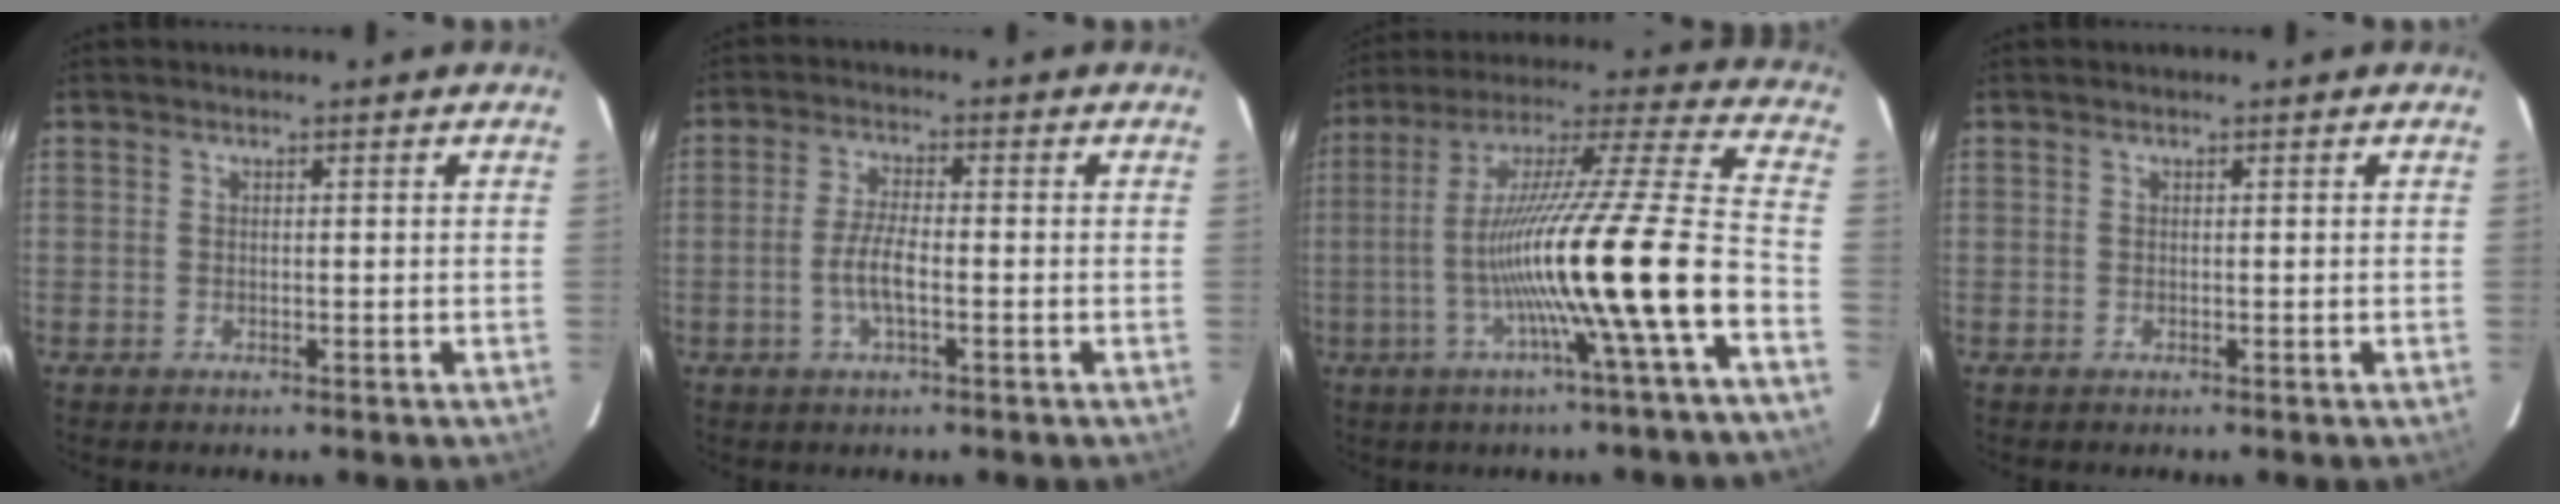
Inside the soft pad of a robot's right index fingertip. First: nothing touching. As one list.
[{"total": 4.9, "force": [-1.5, 1.3, 4.5], "torque": [-0.093, -0.001, -0.029]}, {"total": 21.2, "force": [-7.7, -1.9, 19.7], "torque": [-0.315, -0.025, -0.138]}, {"total": 0.0}]